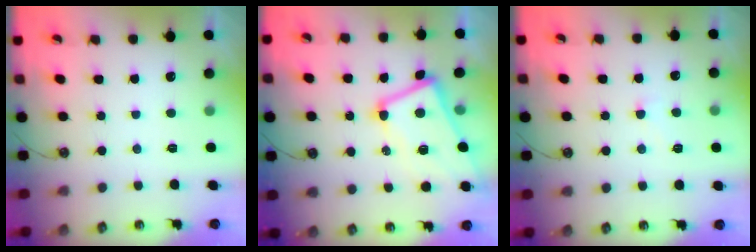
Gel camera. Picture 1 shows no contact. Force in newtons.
{"total": 4.9, "press": 4.8, "slide": 1.3}
{"total": 4.1, "press": 4.1, "slide": 0.4}